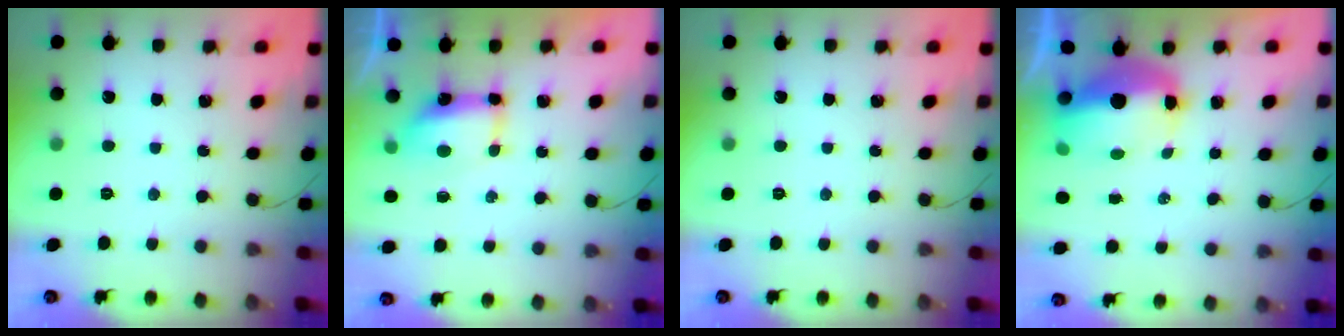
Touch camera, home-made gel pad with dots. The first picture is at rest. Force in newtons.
{"total": 7.1, "press": 7.1, "slide": 0.5}
{"total": 0.0}
{"total": 11.3, "press": 11.1, "slide": 2.3}